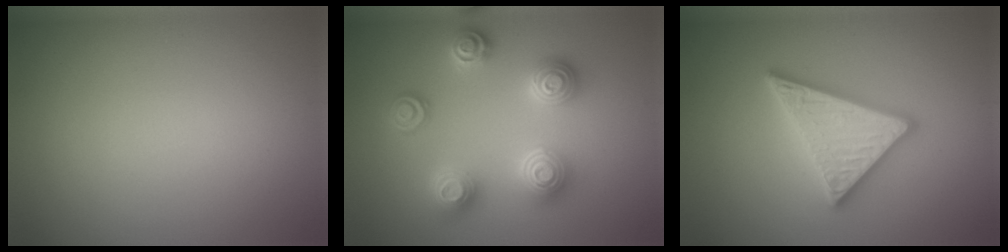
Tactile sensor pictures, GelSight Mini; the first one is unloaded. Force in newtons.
{"total": 4.4, "press": 4.4, "slide": 0.7}
{"total": 4.9, "press": 4.8, "slide": 0.7}